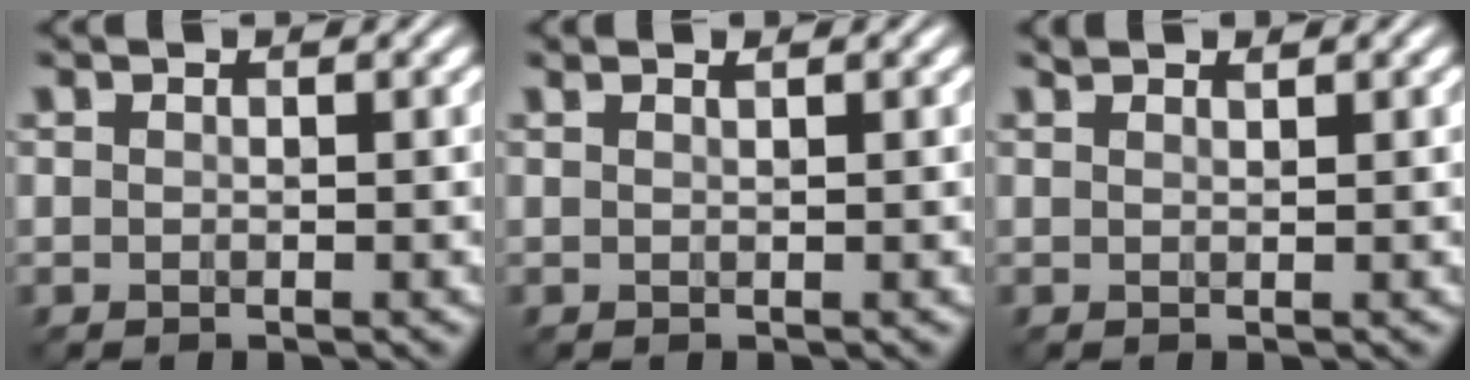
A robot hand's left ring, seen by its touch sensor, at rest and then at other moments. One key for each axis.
{"total": 0.8, "fx": 0.6, "fy": 0.2, "fz": 0.5, "tx": -0.005, "ty": -0.004, "tz": 0.004}
{"total": 0.7, "fx": 0.6, "fy": 0.0, "fz": 0.2, "tx": -0.002, "ty": -0.001, "tz": 0.009}